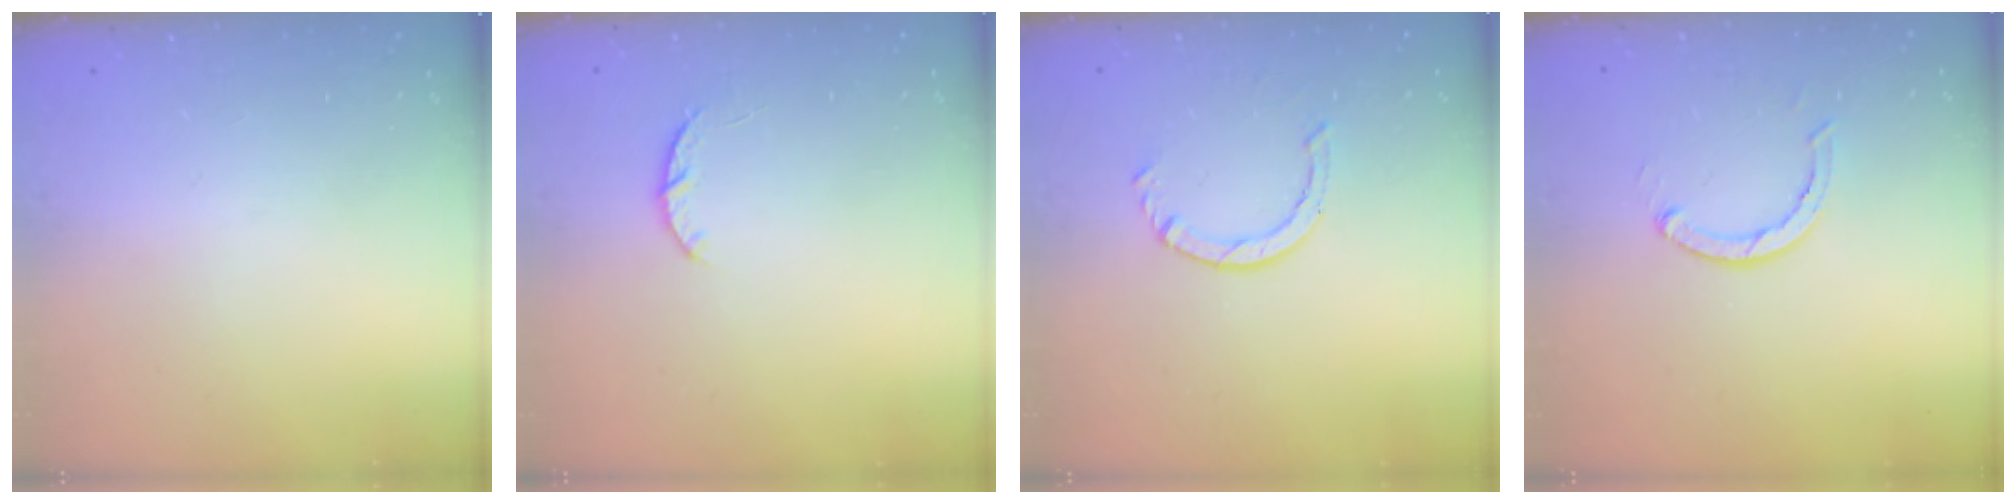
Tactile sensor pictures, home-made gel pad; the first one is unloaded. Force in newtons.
{"total": 3.0, "press": 2.9, "slide": 0.5}
{"total": 2.5, "press": 2.5, "slide": 0.3}
{"total": 2.9, "press": 2.9, "slide": 0.5}